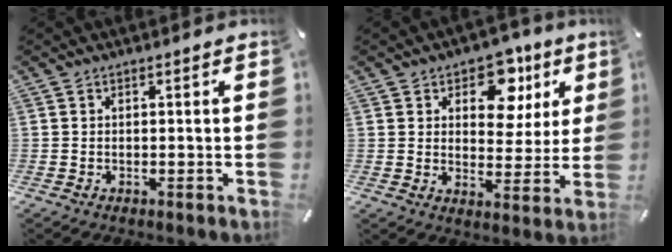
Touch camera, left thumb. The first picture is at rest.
{"total": 11.9, "force": [5.9, 8.0, 6.6], "torque": [-0.084, -0.026, 0.101]}